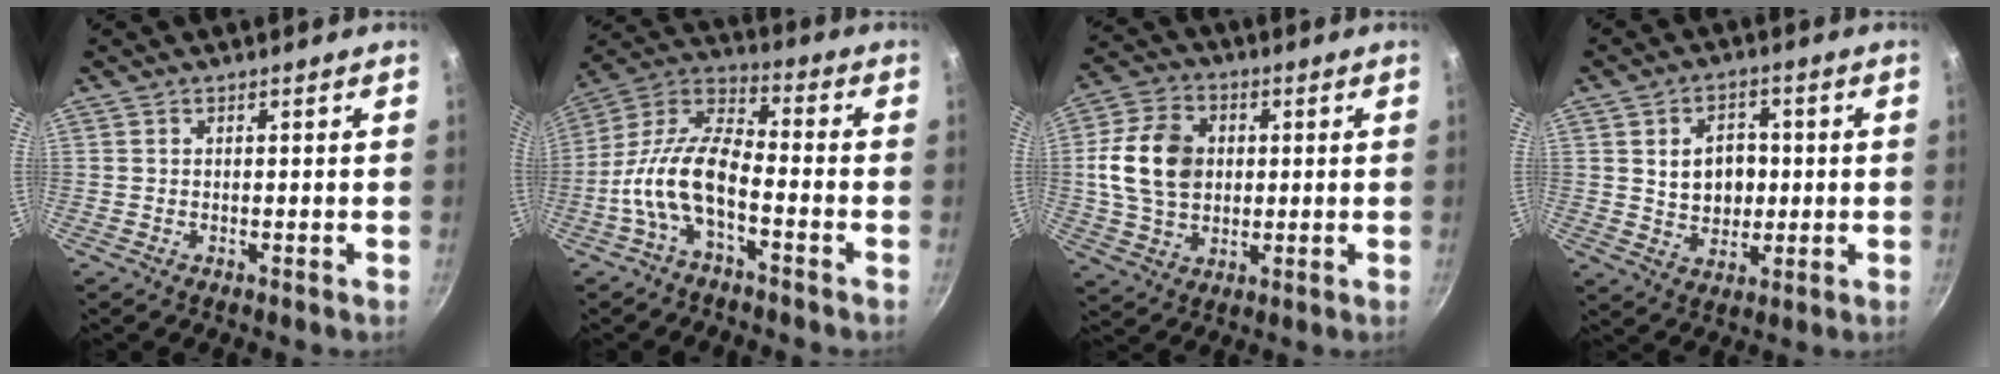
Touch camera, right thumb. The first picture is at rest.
{"total": 12.9, "force": [-4.6, 5.8, 10.6], "torque": [-0.206, 0.051, -0.105]}
{"total": 13.8, "force": [1.5, 10.3, 9.1], "torque": [-0.149, 0.008, 0.022]}
{"total": 8.8, "force": [0.9, 6.8, 5.5], "torque": [-0.058, 0.000, 0.020]}